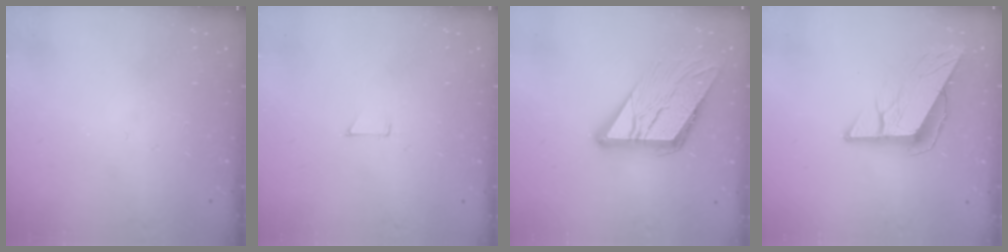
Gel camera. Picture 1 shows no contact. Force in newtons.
{"total": 4.1, "press": 4.1, "slide": 0.3}
{"total": 16.2, "press": 16.1, "slide": 1.8}
{"total": 10.2, "press": 10.2, "slide": 0.6}